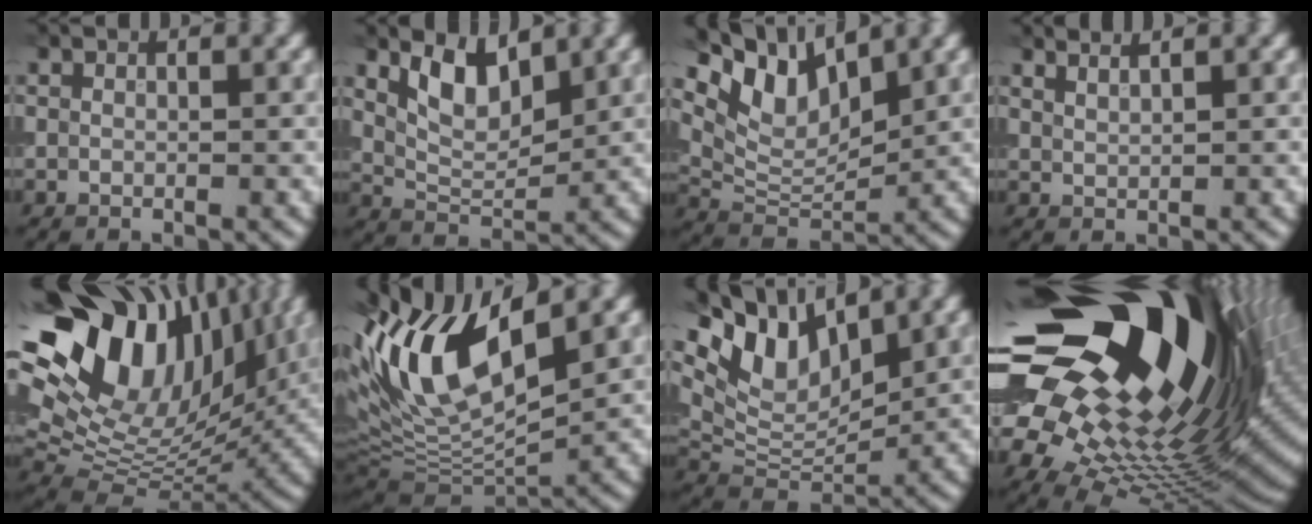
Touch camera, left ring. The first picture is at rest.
{"total": 4.6, "force": [2.3, 2.2, 3.3], "torque": [-0.065, -0.004, 0.045]}
{"total": 7.3, "force": [4.9, 3.1, 4.4], "torque": [-0.085, 0.004, 0.087]}
{"total": 2.3, "force": [1.9, 0.6, 1.0], "torque": [-0.003, 0.005, 0.018]}
{"total": 17.9, "force": [7.9, 11.3, 11.4], "torque": [-0.222, 0.040, 0.144]}
{"total": 11.8, "force": [3.6, 4.6, 10.3], "torque": [-0.204, 0.009, 0.062]}
{"total": 8.9, "force": [5.4, 4.1, 5.7], "torque": [-0.115, 0.010, 0.099]}
{"total": 21.8, "force": [6.9, 10.7, 17.7], "torque": [-0.294, -0.006, 0.114]}